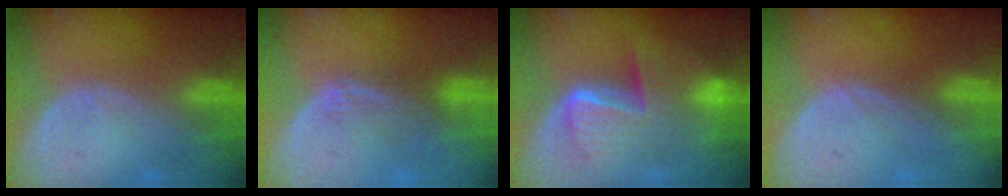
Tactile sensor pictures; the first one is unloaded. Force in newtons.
{"total": 3.4, "press": 3.0, "slide": 1.6}
{"total": 10.4, "press": 10.4, "slide": 1.0}
{"total": 0.0}